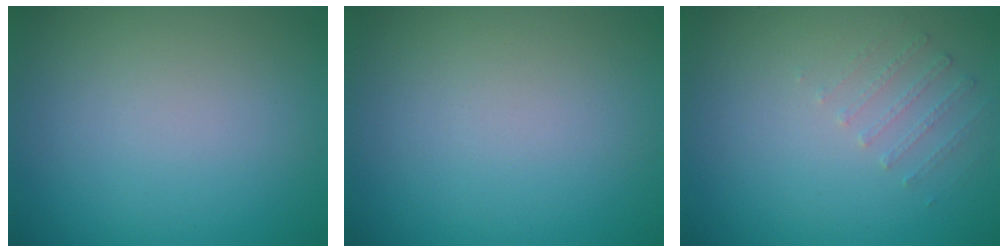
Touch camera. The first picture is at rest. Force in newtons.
{"total": 0.0}
{"total": 1.1, "press": 0.7, "slide": 0.8}